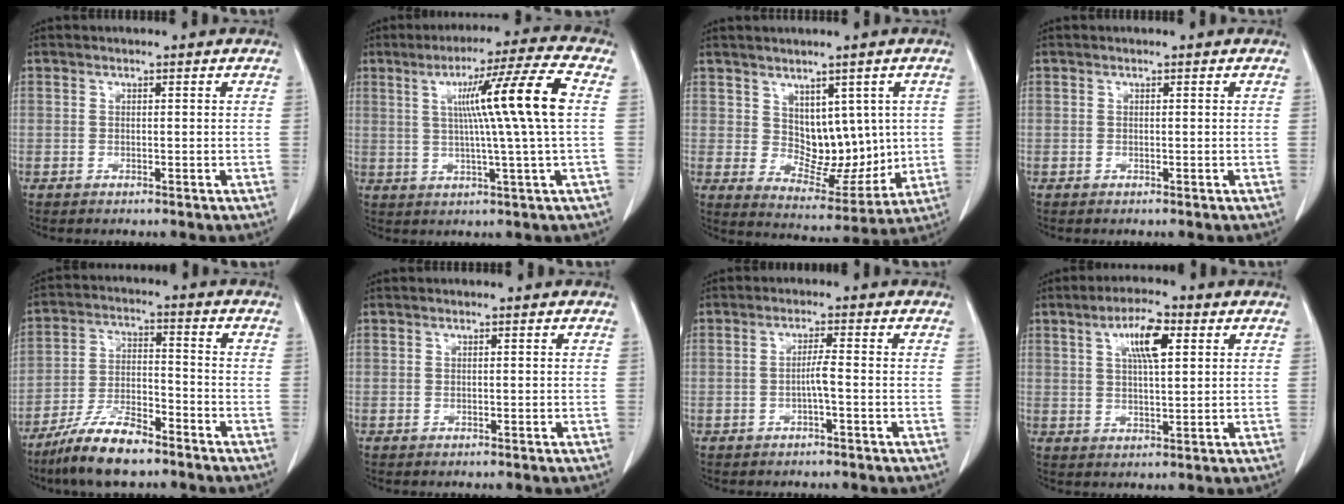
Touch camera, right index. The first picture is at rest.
{"total": 13.1, "force": [2.2, -1.8, 12.8], "torque": [-0.198, 0.012, 0.035]}
{"total": 10.3, "force": [1.8, 6.5, 7.7], "torque": [-0.102, 0.009, 0.052]}
{"total": 0.0}
{"total": 11.2, "force": [-8.3, 2.9, 7.0], "torque": [-0.138, -0.015, -0.153]}
{"total": 0.0}
{"total": 2.7, "force": [-0.7, 0.3, 2.6], "torque": [-0.051, 0.004, -0.011]}
{"total": 7.6, "force": [2.9, 2.1, 6.7], "torque": [-0.122, 0.009, 0.053]}